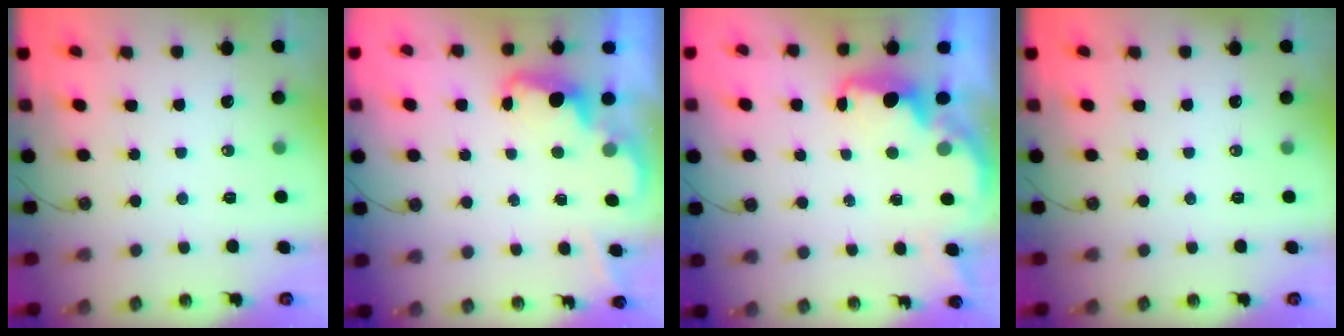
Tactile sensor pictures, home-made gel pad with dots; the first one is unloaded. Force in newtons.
{"total": 2.0, "press": 1.9, "slide": 0.6}
{"total": 2.4, "press": 2.2, "slide": 0.8}
{"total": 0.0}